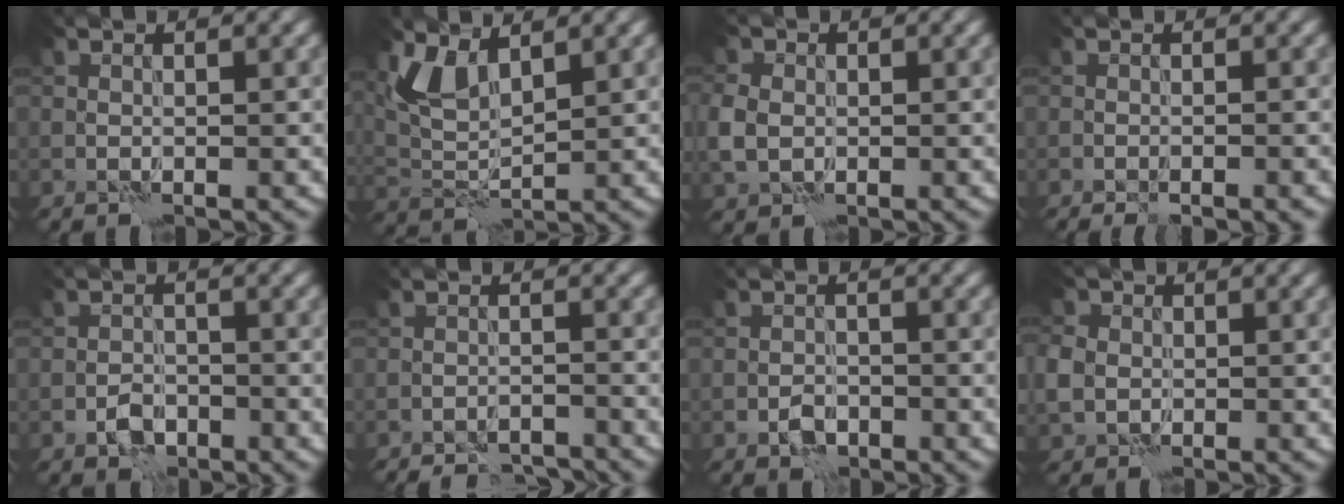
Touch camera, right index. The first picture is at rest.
{"total": 4.1, "force": [2.5, 1.9, 2.6], "torque": [-0.065, -0.008, 0.051]}
{"total": 3.1, "force": [-0.3, 2.6, 1.7], "torque": [-0.047, -0.001, -0.012]}
{"total": 3.2, "force": [-2.4, 0.6, 2.0], "torque": [-0.042, 0.006, -0.031]}
{"total": 2.3, "force": [-1.4, 1.5, 1.1], "torque": [-0.016, 0.005, -0.028]}
{"total": 4.1, "force": [-3.9, 0.9, 1.0], "torque": [-0.015, -0.001, -0.056]}
{"total": 2.0, "force": [-1.2, 1.2, 1.0], "torque": [-0.016, 0.004, -0.024]}
{"total": 3.4, "force": [-0.2, 3.1, 1.4], "torque": [-0.036, 0.002, -0.008]}